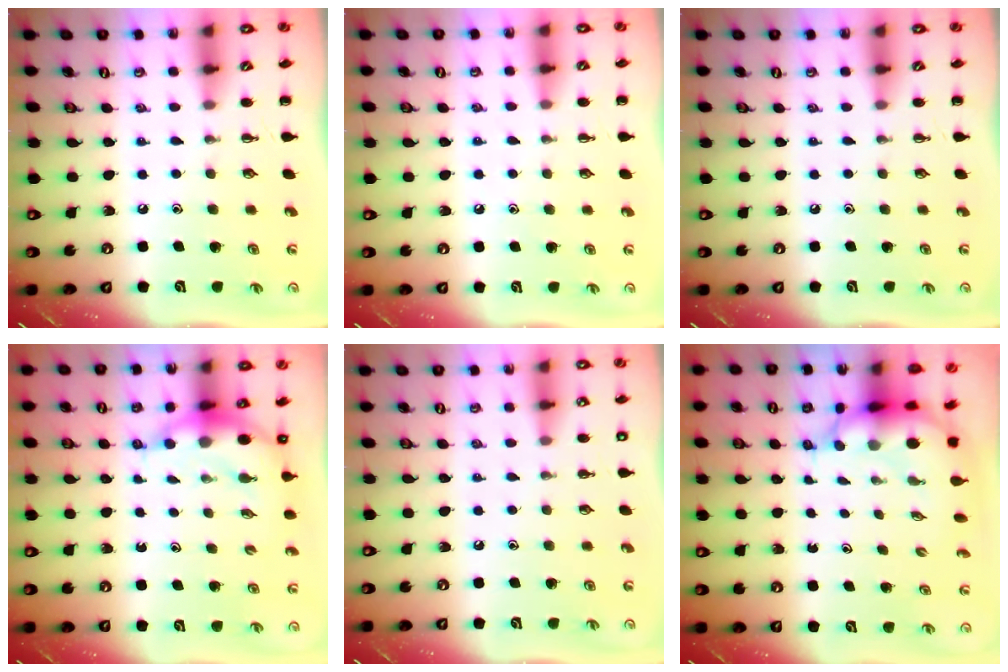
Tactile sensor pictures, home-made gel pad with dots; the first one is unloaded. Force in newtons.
{"total": 6.1, "press": 5.7, "slide": 2.0}
{"total": 0.0}
{"total": 5.9, "press": 5.7, "slide": 1.6}
{"total": 2.6, "press": 2.1, "slide": 1.6}
{"total": 5.6, "press": 5.4, "slide": 1.3}